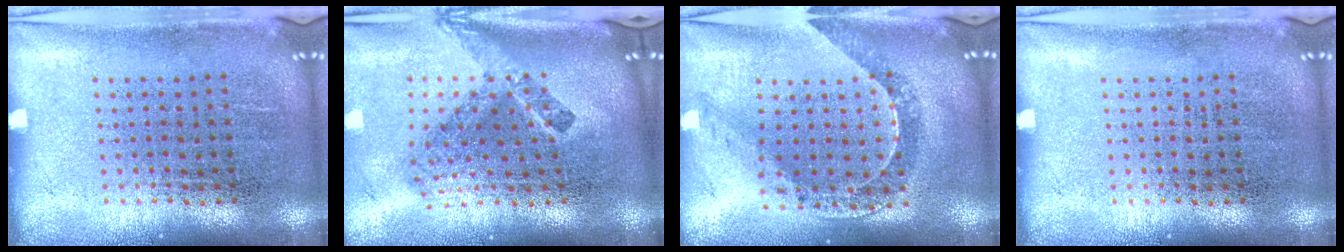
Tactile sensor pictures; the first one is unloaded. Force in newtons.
{"total": 2.4, "press": 1.5, "slide": 1.9}
{"total": 0.5, "press": 0.5, "slide": 0.1}
{"total": 0.0}